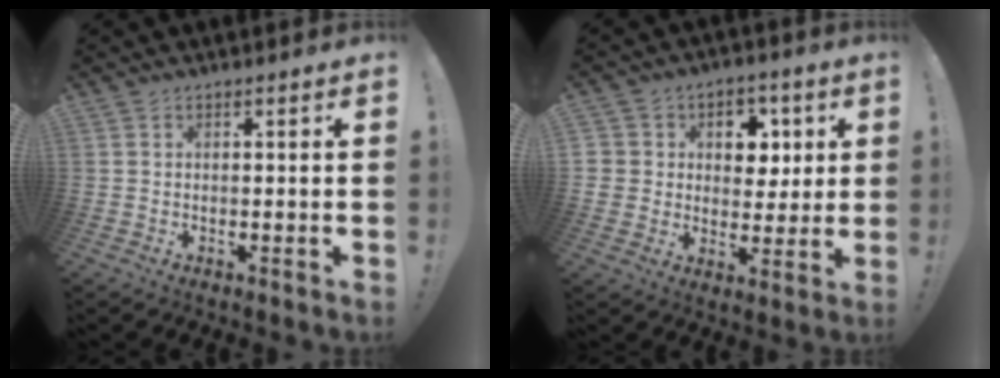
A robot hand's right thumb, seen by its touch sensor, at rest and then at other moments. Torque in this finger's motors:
{"motor_torque": [1.46, 1.37, 1.02, -0.02, 0.00]}